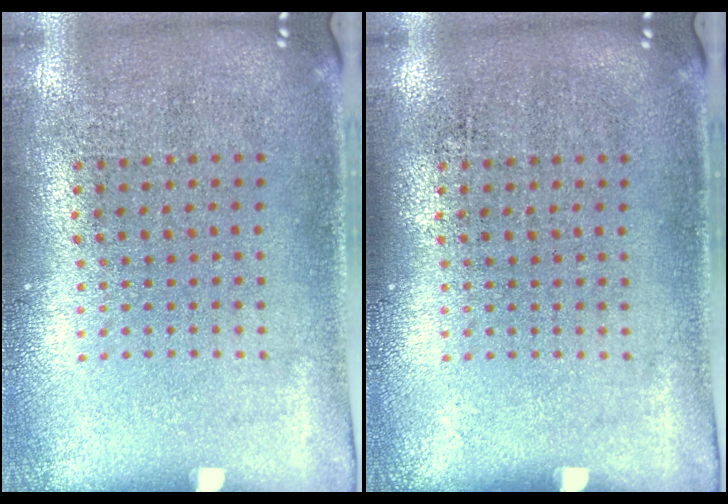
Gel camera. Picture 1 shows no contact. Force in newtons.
{"total": 0.0}